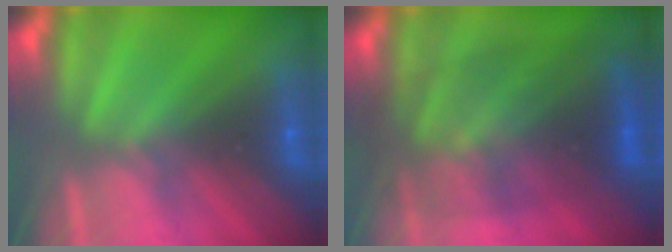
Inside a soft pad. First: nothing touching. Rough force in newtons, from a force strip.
{"total": 10.8}